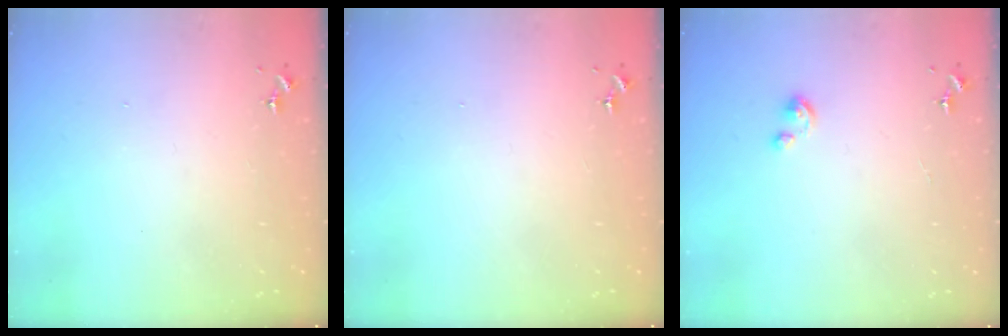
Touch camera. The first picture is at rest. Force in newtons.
{"total": 0.0}
{"total": 2.3, "press": 2.3, "slide": 0.3}